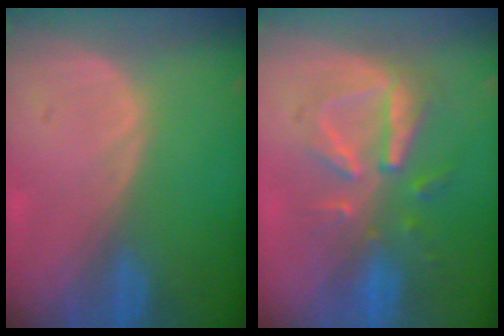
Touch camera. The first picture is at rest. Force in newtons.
{"total": 7.8, "press": 7.6, "slide": 1.5}